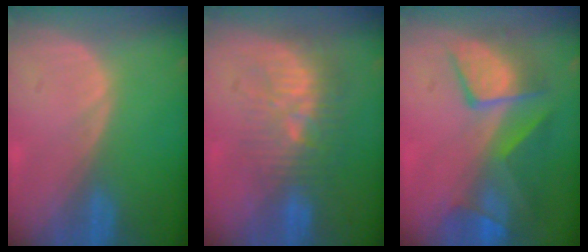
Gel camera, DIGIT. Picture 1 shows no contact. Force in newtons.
{"total": 9.6, "press": 8.6, "slide": 4.2}
{"total": 9.1, "press": 8.5, "slide": 3.2}